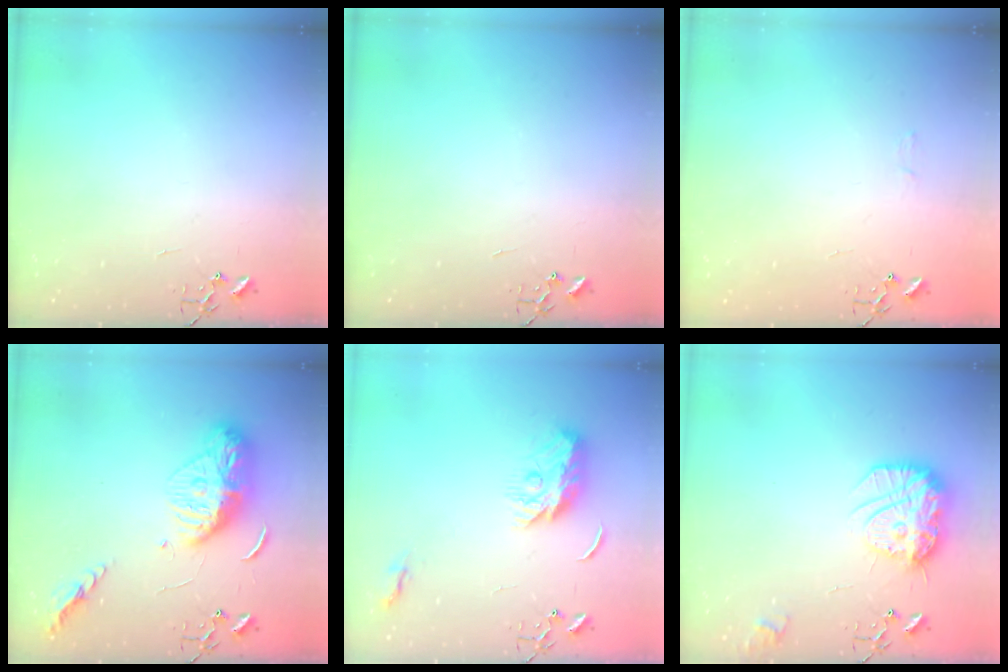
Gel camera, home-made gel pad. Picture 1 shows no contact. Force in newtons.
{"total": 0.0}
{"total": 3.9, "press": 3.9, "slide": 0.5}
{"total": 15.4, "press": 15.3, "slide": 1.2}
{"total": 10.2, "press": 10.2, "slide": 0.1}
{"total": 16.5, "press": 16.5, "slide": 1.4}